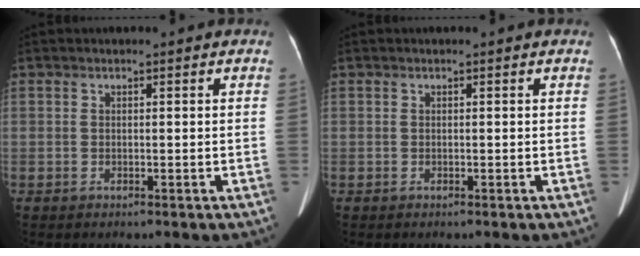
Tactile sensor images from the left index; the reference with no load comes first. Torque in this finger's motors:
{"motor_torque": [0.04, 0.05, 0.00, 0.00]}